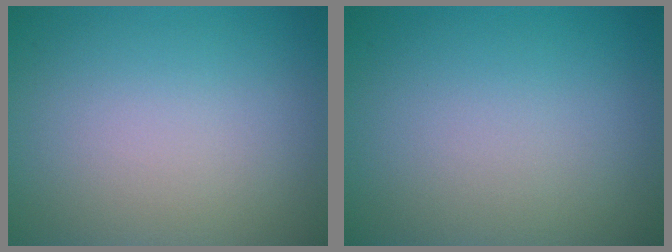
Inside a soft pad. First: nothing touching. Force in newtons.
{"total": 0.0}